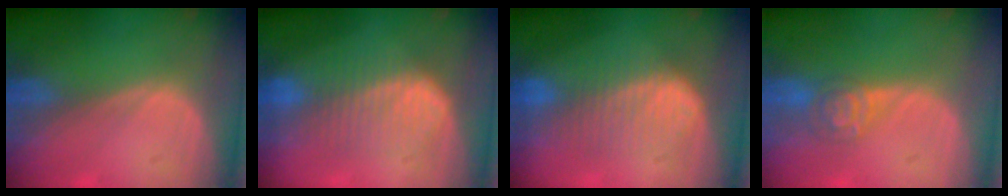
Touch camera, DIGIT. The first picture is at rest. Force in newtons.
{"total": 7.3, "press": 7.3, "slide": 0.2}
{"total": 7.3, "press": 7.3, "slide": 0.1}
{"total": 4.2, "press": 4.2, "slide": 0.3}